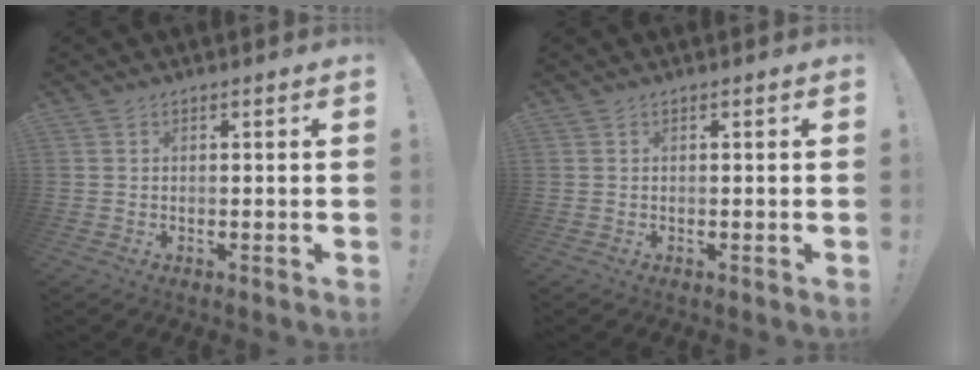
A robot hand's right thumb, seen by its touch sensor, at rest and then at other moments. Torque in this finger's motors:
{"motor_torque": [0.03, -0.06, 0.16, -0.05, -0.05]}